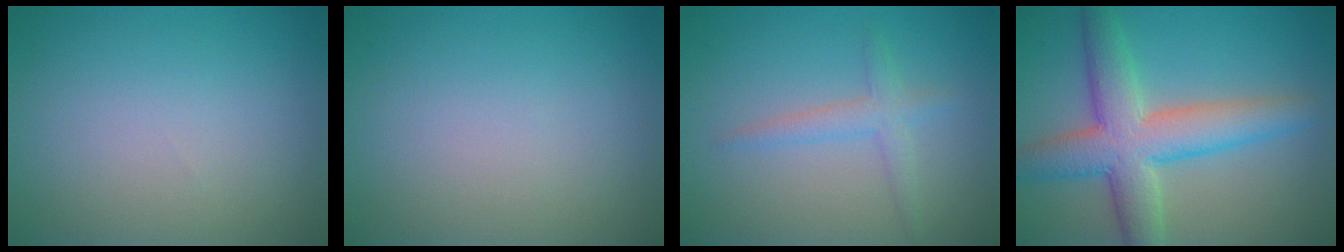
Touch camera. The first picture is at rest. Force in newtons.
{"total": 0.0}
{"total": 2.0, "press": 2.0, "slide": 0.1}
{"total": 7.5, "press": 7.5, "slide": 0.4}